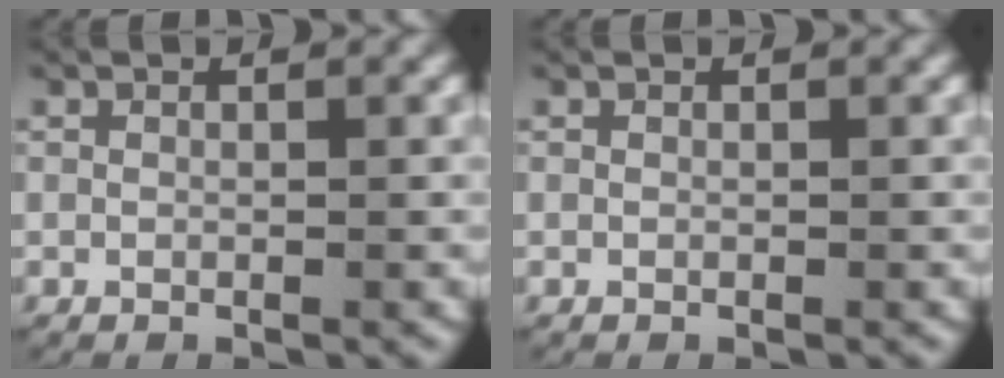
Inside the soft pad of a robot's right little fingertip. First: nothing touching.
{"total": 0.0}